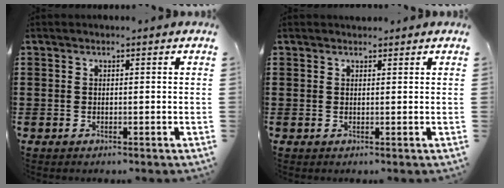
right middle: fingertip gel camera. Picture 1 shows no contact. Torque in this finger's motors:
{"motor_torque": [-0.03, -0.02, 0.04, -0.01]}